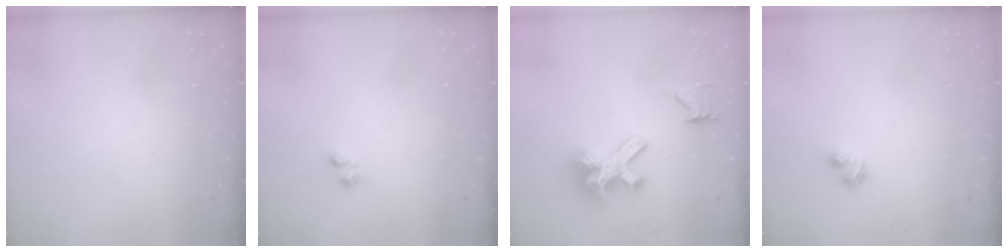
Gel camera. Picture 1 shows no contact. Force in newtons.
{"total": 1.9, "press": 1.8, "slide": 0.5}
{"total": 11.4, "press": 11.2, "slide": 1.7}
{"total": 3.4, "press": 3.3, "slide": 0.9}